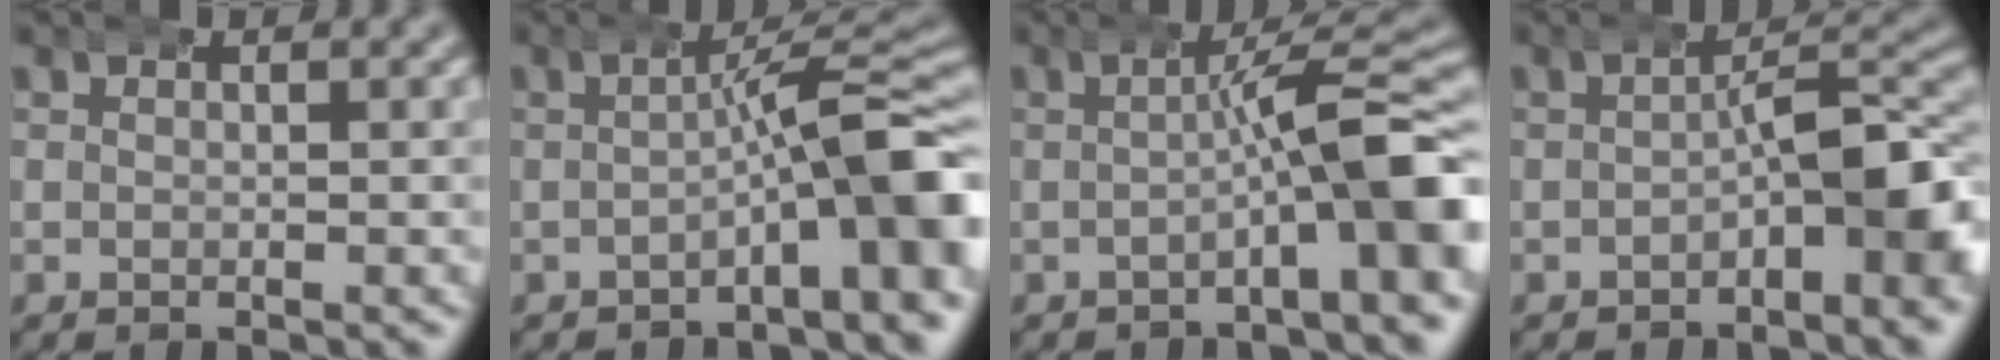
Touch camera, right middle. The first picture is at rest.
{"total": 6.4, "force": [-1.8, 1.6, 6.0], "torque": [-0.086, 0.005, -0.027]}
{"total": 5.9, "force": [-1.3, 1.1, 5.6], "torque": [-0.081, 0.008, -0.020]}
{"total": 5.0, "force": [-1.5, 1.5, 4.5], "torque": [-0.063, 0.003, -0.022]}